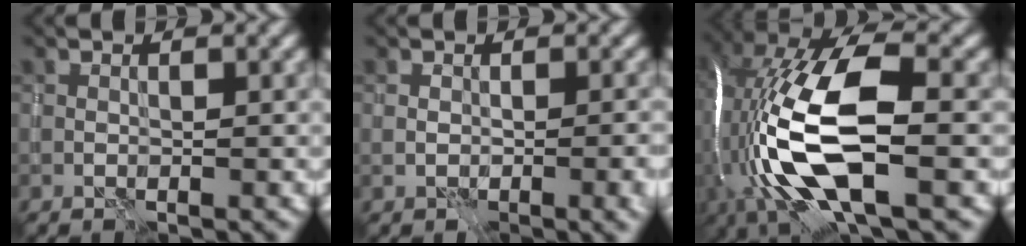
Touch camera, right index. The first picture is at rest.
{"total": 4.0, "force": [-0.9, 2.1, 3.4], "torque": [-0.042, -0.012, -0.005]}
{"total": 16.4, "force": [-2.8, 6.4, 14.9], "torque": [-0.308, 0.009, -0.050]}